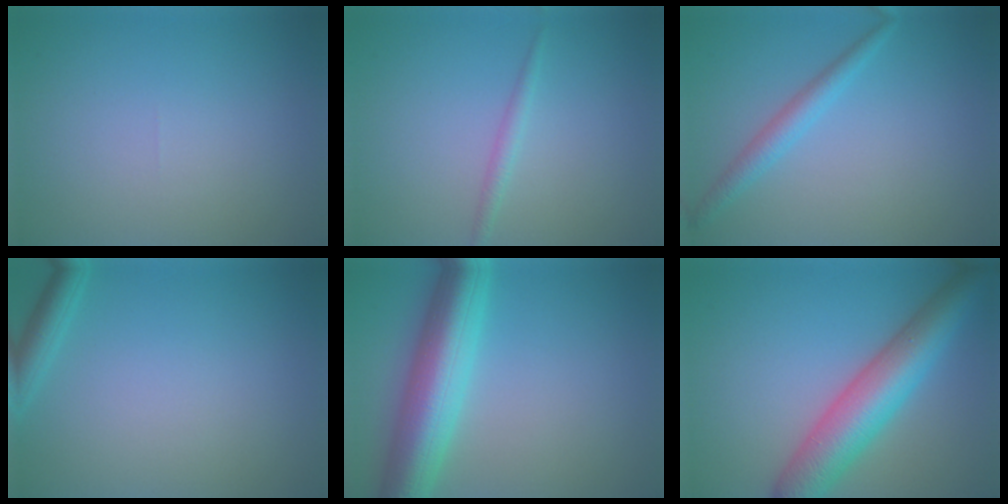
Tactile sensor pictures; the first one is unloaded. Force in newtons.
{"total": 1.1, "press": 1.1, "slide": 0.0}
{"total": 2.2, "press": 2.2, "slide": 0.1}
{"total": 2.1, "press": 2.1, "slide": 0.1}
{"total": 9.0, "press": 9.0, "slide": 0.3}
{"total": 8.0, "press": 8.0, "slide": 0.4}